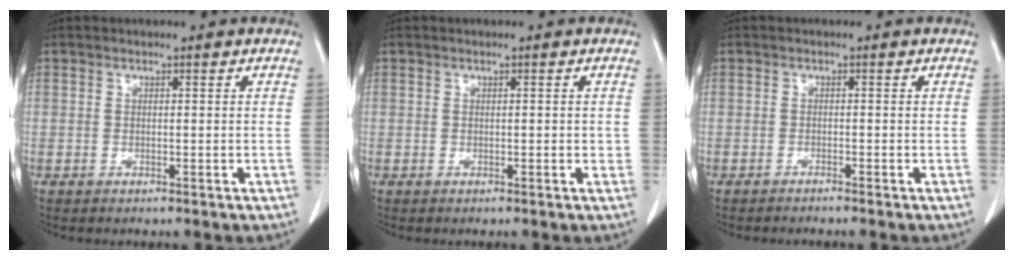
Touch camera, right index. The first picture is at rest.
{"total": 0.9, "force": [0.0, 0.4, 0.9], "torque": [-0.010, 0.001, 0.001]}
{"total": 1.3, "force": [-1.2, -0.3, 0.4], "torque": [-0.007, 0.002, -0.018]}